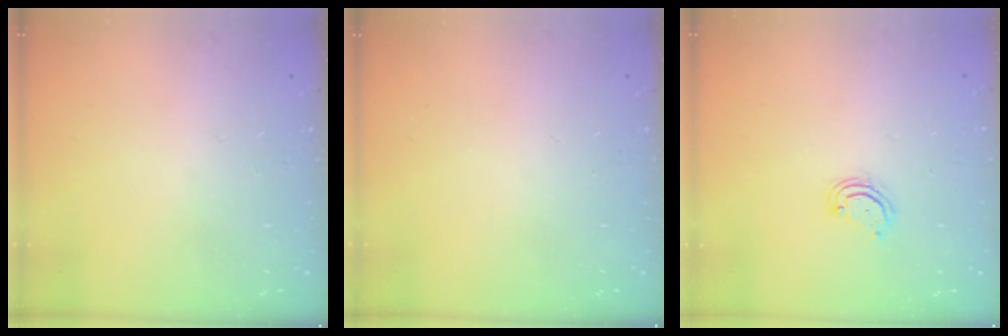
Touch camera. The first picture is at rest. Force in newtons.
{"total": 0.0}
{"total": 3.8, "press": 3.8, "slide": 0.5}